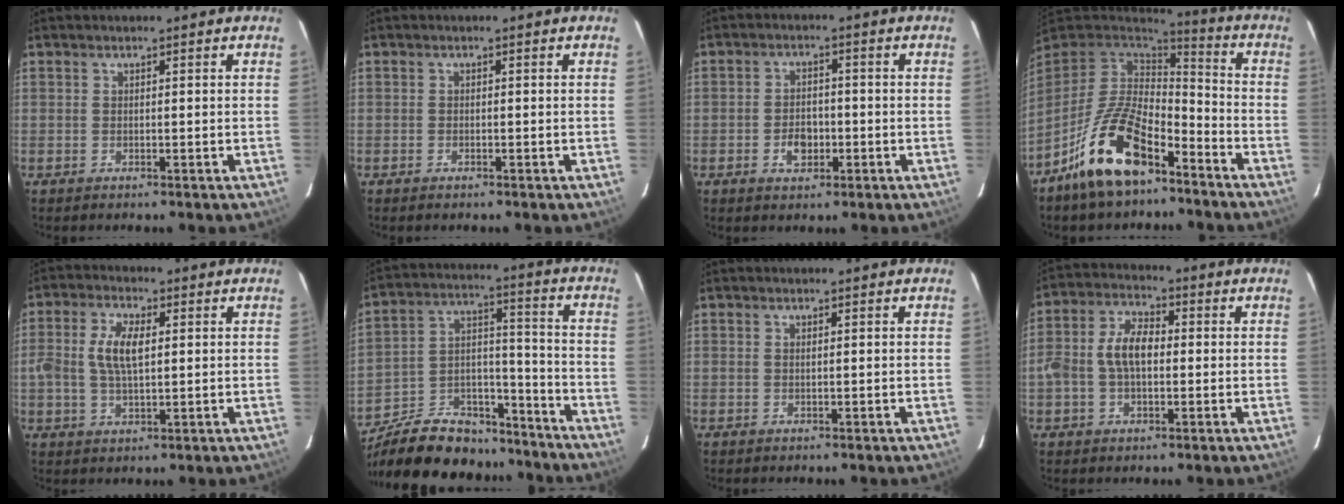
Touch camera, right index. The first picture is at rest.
{"total": 0.6, "force": [-0.5, 0.3, 0.2], "torque": [-0.006, 0.000, -0.011]}
{"total": 4.5, "force": [-1.6, 3.1, 2.8], "torque": [-0.052, 0.006, -0.022]}
{"total": 17.1, "force": [-10.6, 7.4, 11.2], "torque": [-0.228, -0.004, -0.189]}
{"total": 7.0, "force": [0.9, 3.2, 6.2], "torque": [-0.119, 0.008, 0.017]}
{"total": 23.8, "force": [-18.5, 10.6, 10.4], "torque": [-0.214, 0.035, -0.276]}
{"total": 0.0}
{"total": 8.2, "force": [-0.4, 4.9, 6.6], "torque": [-0.132, 0.019, -0.009]}